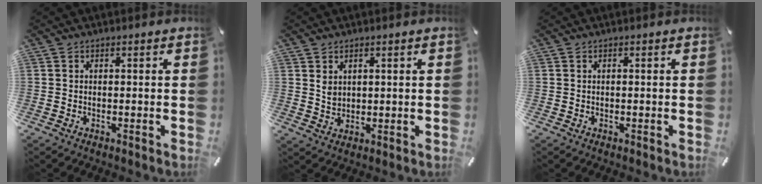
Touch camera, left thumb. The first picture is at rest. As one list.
[{"total": 2.7, "force": [1.4, 2.1, 1.1], "torque": [-0.016, 0.000, 0.024]}, {"total": 0.0}]